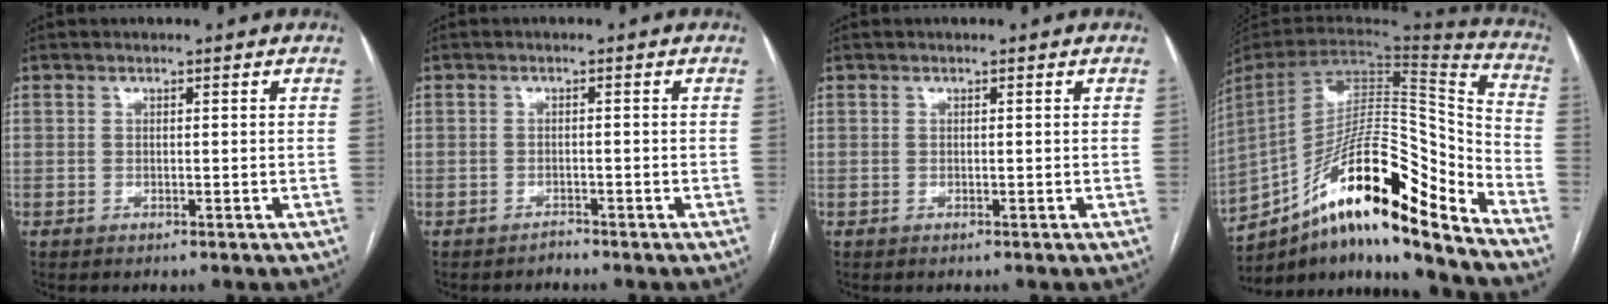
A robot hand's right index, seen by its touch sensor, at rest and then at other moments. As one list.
[{"total": 1.0, "force": [-0.9, 0.2, -0.2], "torque": [0.006, -0.002, -0.017]}, {"total": 0.0}, {"total": 23.6, "force": [-15.8, 3.2, 17.2], "torque": [-0.280, 0.021, -0.271]}]